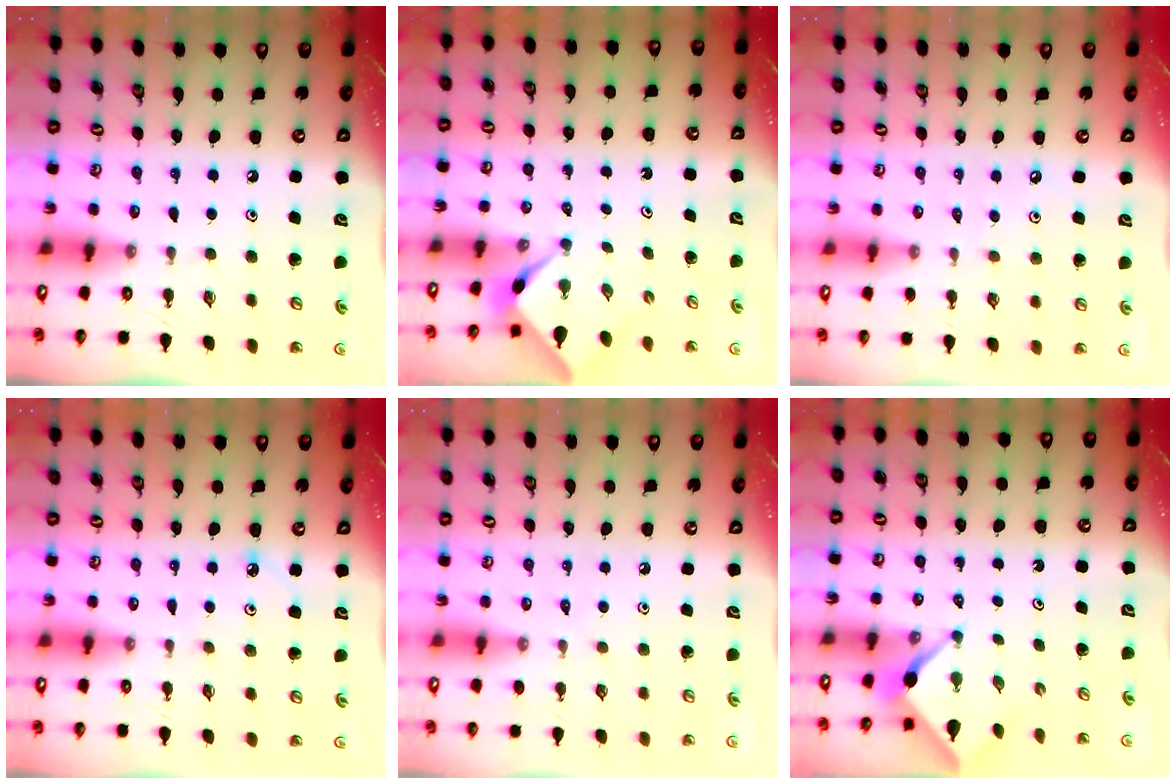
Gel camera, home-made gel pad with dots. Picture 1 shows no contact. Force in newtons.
{"total": 2.2, "press": 2.2, "slide": 0.2}
{"total": 4.0, "press": 3.9, "slide": 0.6}
{"total": 3.9, "press": 3.9, "slide": 0.5}
{"total": 2.5, "press": 2.5, "slide": 0.5}
{"total": 2.5, "press": 2.5, "slide": 0.3}